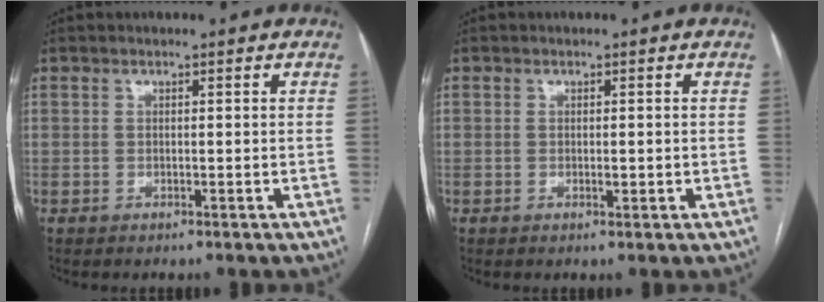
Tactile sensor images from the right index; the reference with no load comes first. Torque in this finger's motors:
{"motor_torque": [-0.31, 0.58, -0.11, -0.02]}